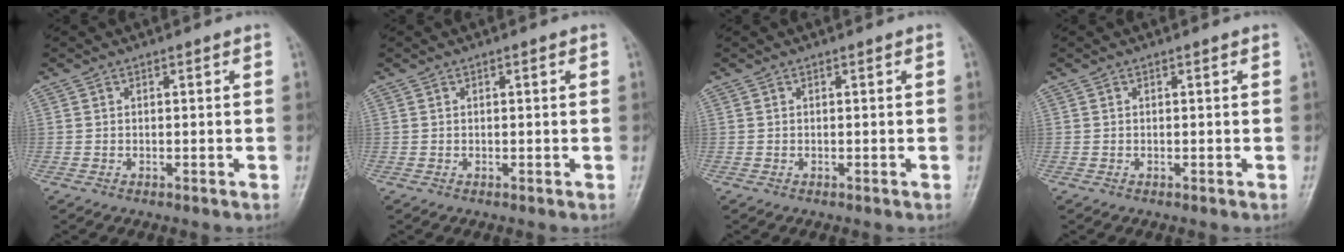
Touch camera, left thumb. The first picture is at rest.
{"total": 0.5, "force": [0.2, 0.2, 0.5], "torque": [-0.008, 0.000, 0.001]}
{"total": 0.0}
{"total": 0.0}